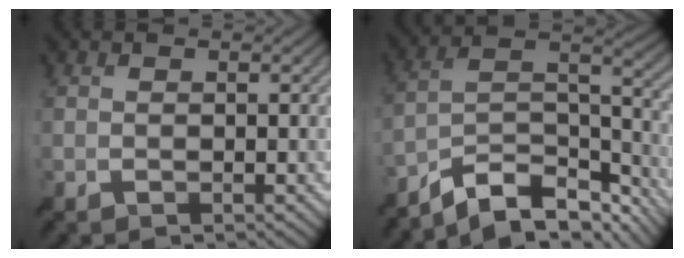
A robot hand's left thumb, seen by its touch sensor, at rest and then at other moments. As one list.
[{"total": 11.5, "force": [-8.6, 4.6, 6.2], "torque": [-0.120, 0.001, -0.146]}]